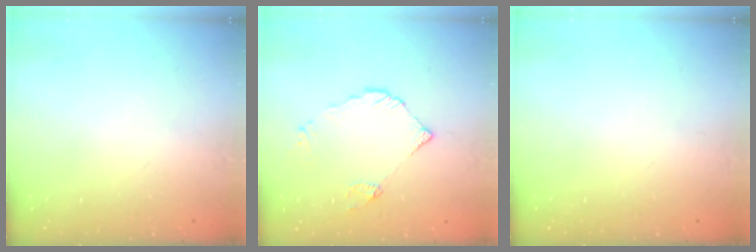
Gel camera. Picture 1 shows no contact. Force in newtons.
{"total": 5.2, "press": 5.2, "slide": 0.2}
{"total": 0.0}